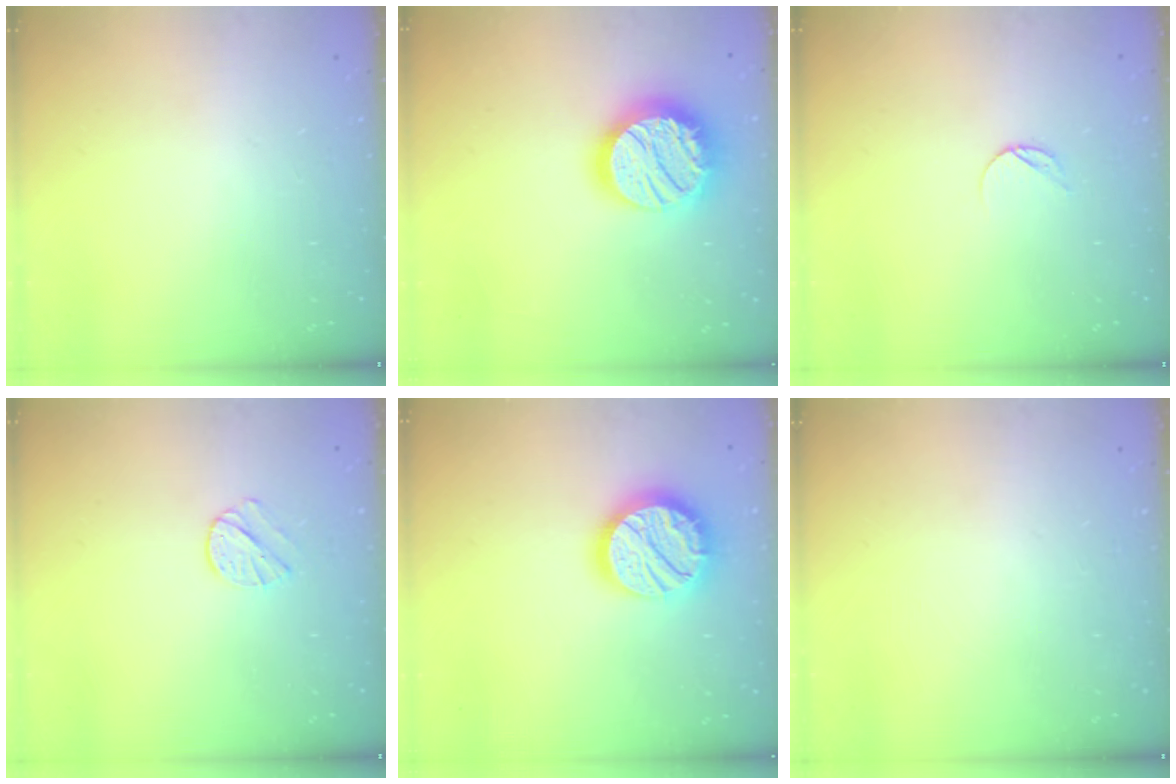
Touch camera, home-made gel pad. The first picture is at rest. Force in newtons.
{"total": 22.2, "press": 22.2, "slide": 1.4}
{"total": 4.8, "press": 4.8, "slide": 0.5}
{"total": 6.3, "press": 6.3, "slide": 0.8}
{"total": 18.2, "press": 18.1, "slide": 1.2}
{"total": 0.0}